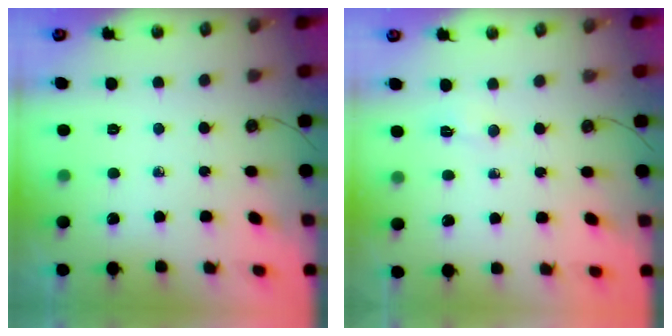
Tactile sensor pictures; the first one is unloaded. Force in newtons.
{"total": 2.6, "press": 2.6, "slide": 0.6}